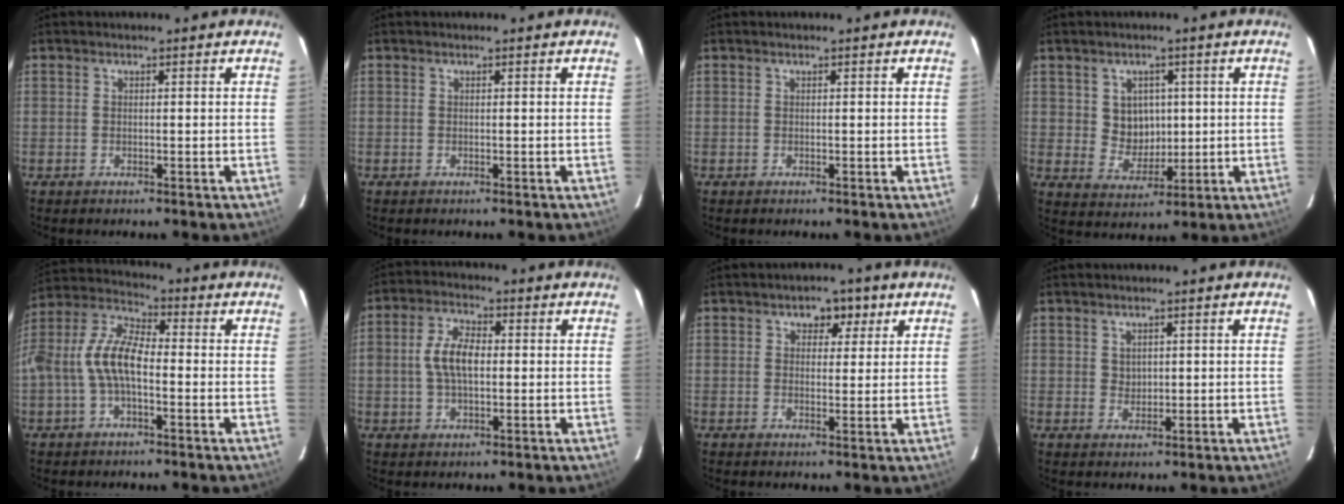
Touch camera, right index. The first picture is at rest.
{"total": 0.0}
{"total": 0.0}
{"total": 6.2, "force": [1.3, 5.7, 2.0], "torque": [-0.037, 0.005, 0.036]}
{"total": 9.8, "force": [-2.0, 4.5, 8.5], "torque": [-0.183, 0.017, -0.040]}
{"total": 7.0, "force": [0.1, 3.7, 5.9], "torque": [-0.117, 0.012, 0.003]}
{"total": 4.3, "force": [2.1, 3.1, 2.2], "torque": [-0.026, 0.009, 0.027]}
{"total": 1.8, "force": [0.8, 1.6, 0.4], "torque": [0.000, 0.002, 0.019]}